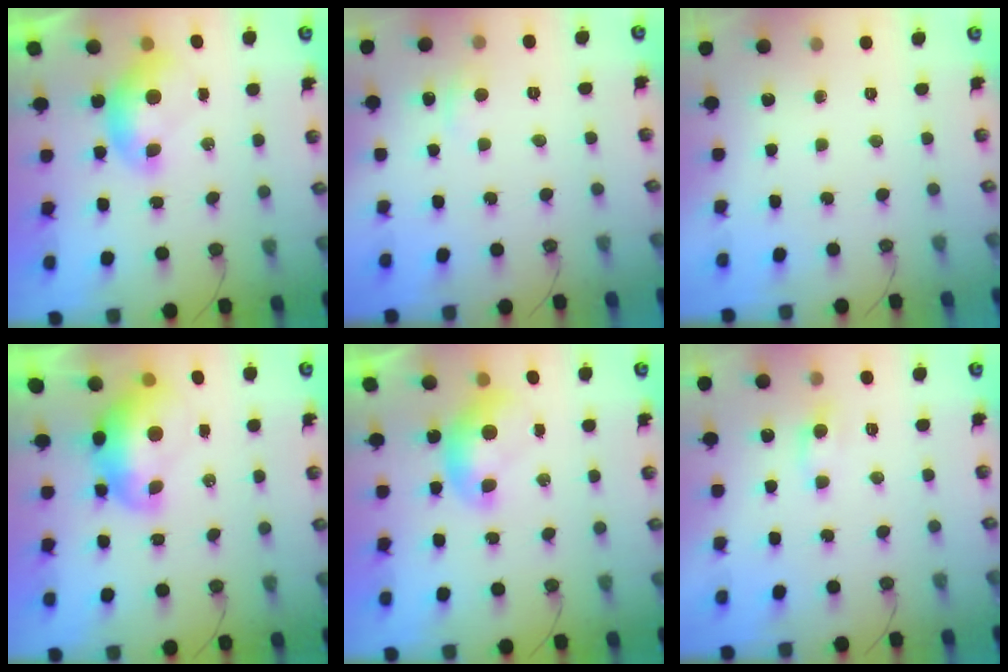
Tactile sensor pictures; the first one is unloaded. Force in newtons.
{"total": 1.9, "press": 1.8, "slide": 0.6}
{"total": 0.0}
{"total": 3.1, "press": 3.0, "slide": 0.8}
{"total": 0.0}
{"total": 0.6, "press": 0.4, "slide": 0.5}